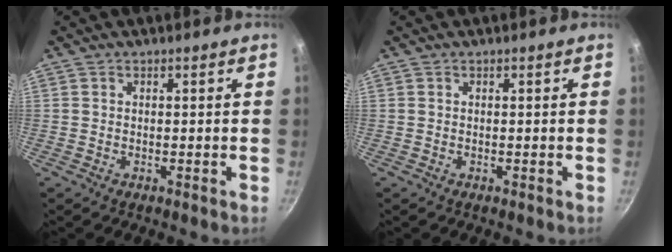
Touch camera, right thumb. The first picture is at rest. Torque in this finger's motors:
{"motor_torque": [-0.07, 0.07, -0.04, -0.04, 0.00]}